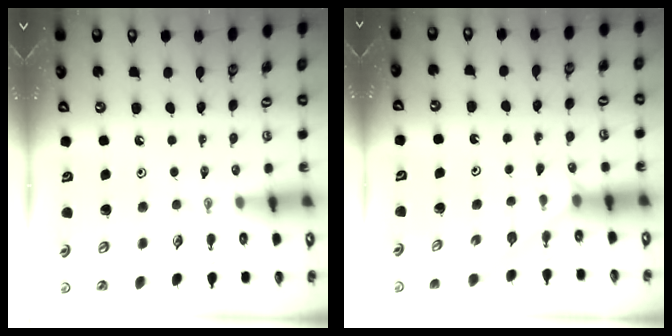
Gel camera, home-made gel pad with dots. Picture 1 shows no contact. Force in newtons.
{"total": 2.1, "press": 2.0, "slide": 0.3}